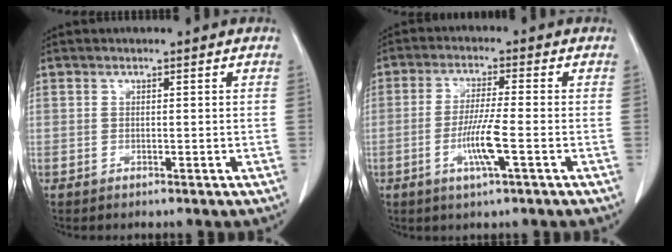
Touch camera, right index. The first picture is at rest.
{"total": 6.5, "force": [-2.1, -0.2, 6.1], "torque": [-0.118, -0.009, -0.040]}